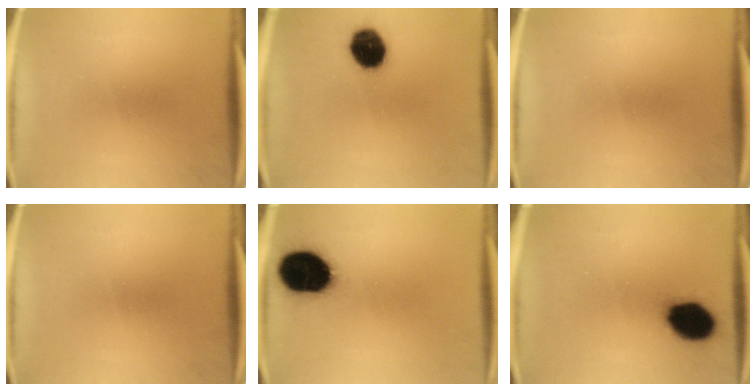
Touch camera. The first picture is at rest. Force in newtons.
{"total": 11.9}
{"total": 0.0}
{"total": 0.0}
{"total": 19.4}
{"total": 13.6}